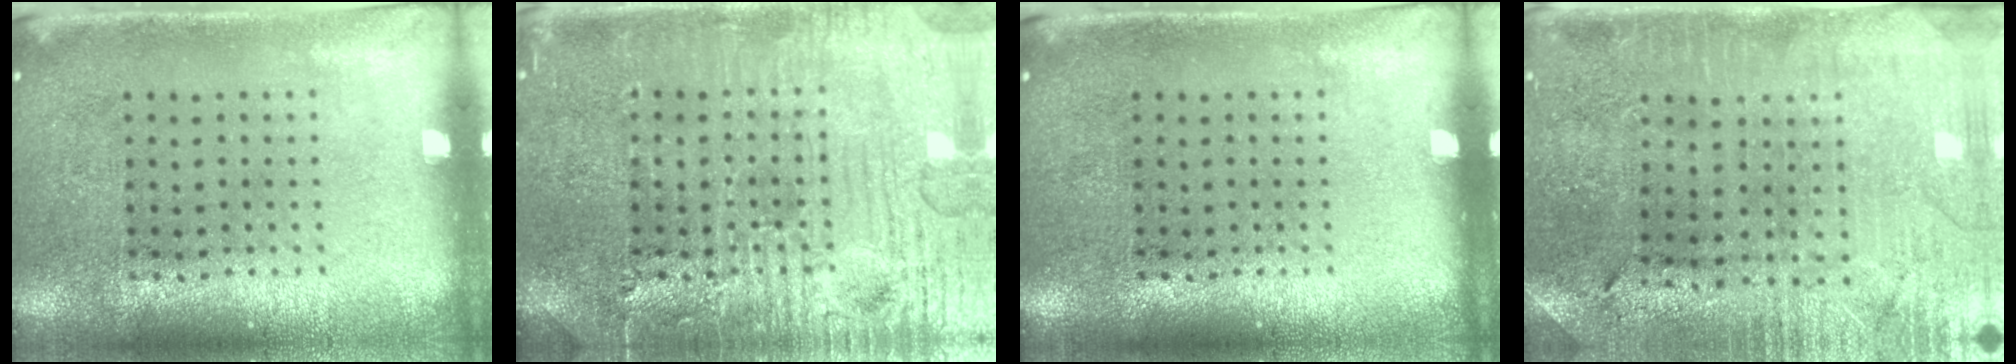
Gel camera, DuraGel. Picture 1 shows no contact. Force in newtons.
{"total": 6.4, "press": 6.4, "slide": 0.7}
{"total": 0.0}
{"total": 0.7, "press": 0.6, "slide": 0.3}